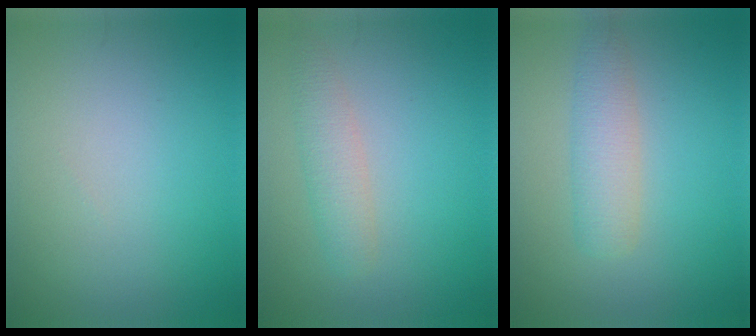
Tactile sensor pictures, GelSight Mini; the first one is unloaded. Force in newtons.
{"total": 2.4, "press": 2.4, "slide": 0.2}
{"total": 3.1, "press": 3.1, "slide": 0.2}